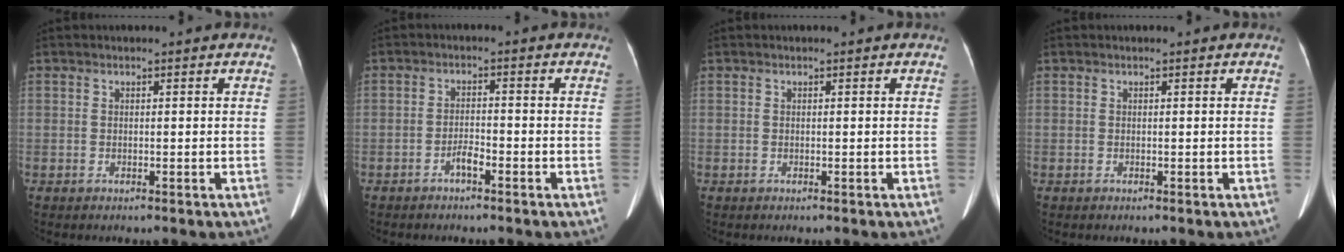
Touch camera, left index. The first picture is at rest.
{"total": 2.2, "force": [-1.6, 0.3, 1.5], "torque": [-0.027, 0.003, -0.030]}
{"total": 0.0}
{"total": 0.0}